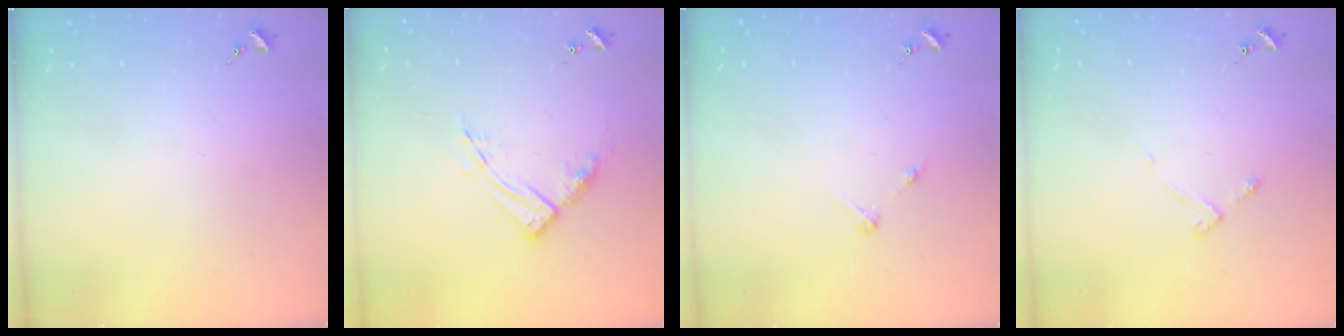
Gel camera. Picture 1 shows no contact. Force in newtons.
{"total": 9.6, "press": 9.5, "slide": 1.1}
{"total": 2.7, "press": 2.7, "slide": 0.3}
{"total": 2.7, "press": 2.6, "slide": 0.5}